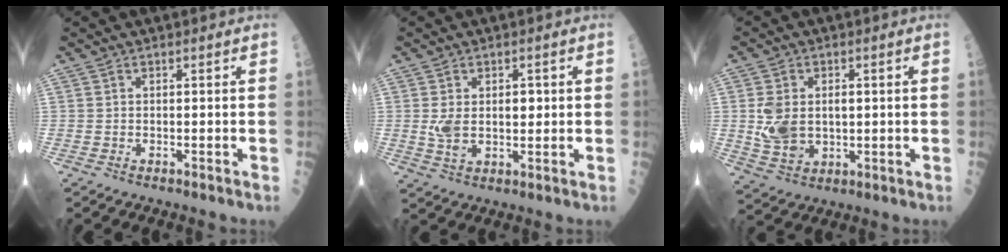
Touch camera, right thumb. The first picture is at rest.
{"total": 5.9, "force": [0.4, 3.7, 4.6], "torque": [-0.075, 0.000, 0.013]}
{"total": 8.4, "force": [0.4, 6.0, 5.9], "torque": [-0.102, -0.001, 0.018]}